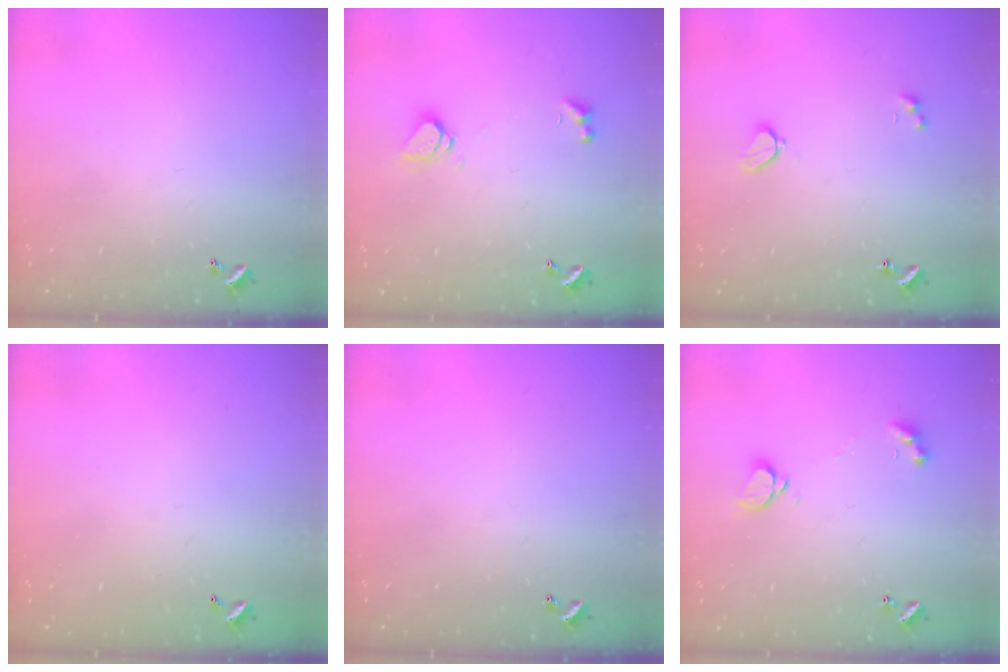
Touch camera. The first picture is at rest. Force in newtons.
{"total": 1.6, "press": 1.5, "slide": 0.4}
{"total": 1.9, "press": 1.9, "slide": 0.6}
{"total": 2.8, "press": 2.8, "slide": 0.1}
{"total": 0.0}
{"total": 2.1, "press": 2.1, "slide": 0.3}